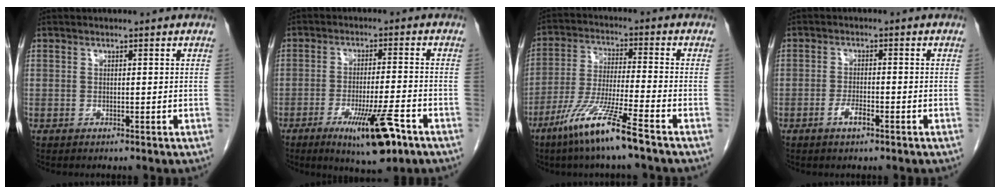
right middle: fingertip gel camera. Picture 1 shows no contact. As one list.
[{"total": 9.8, "force": [-5.4, 1.1, 8.1], "torque": [-0.131, -0.018, -0.082]}, {"total": 10.8, "force": [-7.0, -0.6, 8.2], "torque": [-0.166, -0.033, -0.136]}, {"total": 2.6, "force": [-1.4, 0.6, 2.1], "torque": [-0.039, 0.001, -0.026]}]